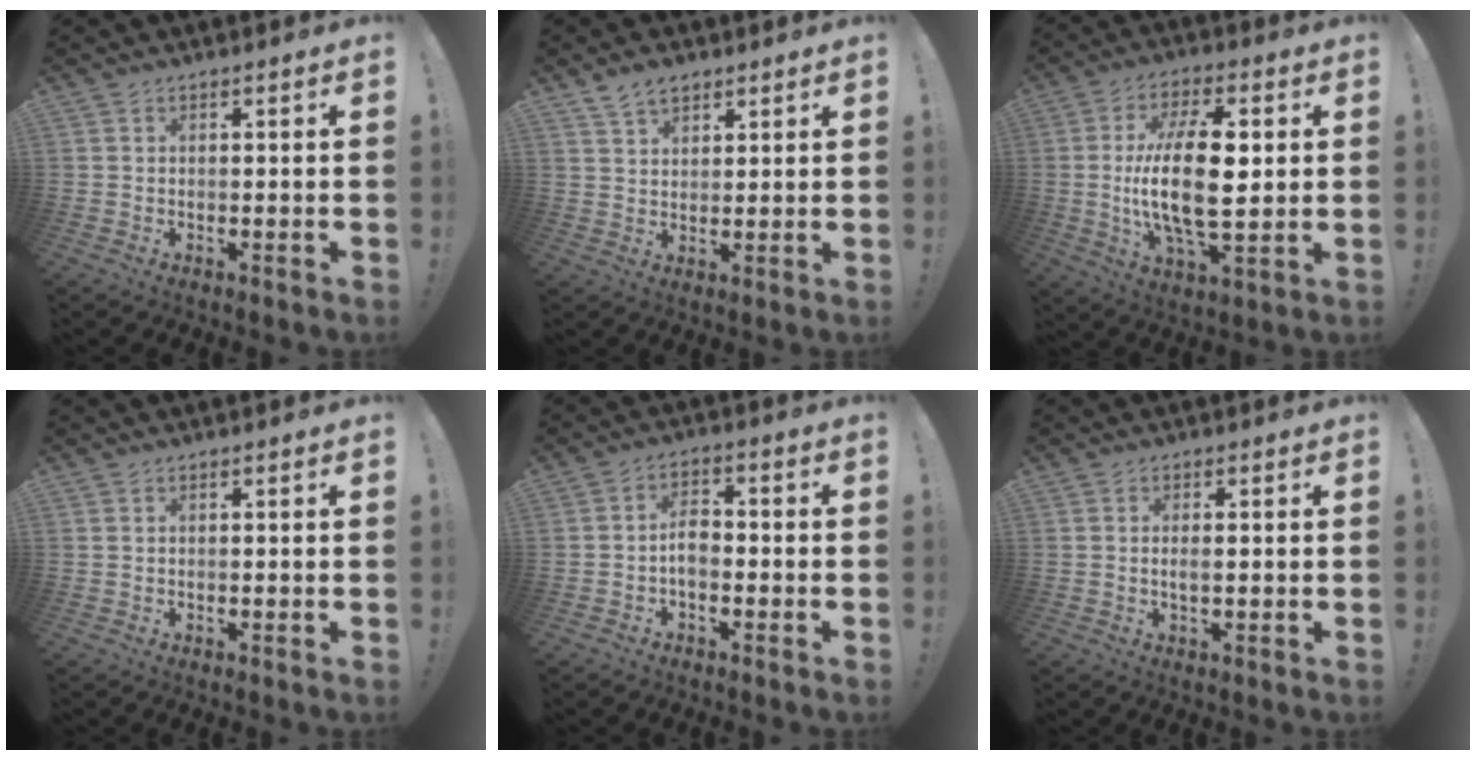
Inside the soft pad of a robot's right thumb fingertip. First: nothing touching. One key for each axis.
{"total": 5.7, "fx": 4.1, "fy": 3.4, "fz": 2.2, "tx": -0.034, "ty": -0.016, "tz": 0.076}
{"total": 19.4, "fx": 0.9, "fy": 7.7, "fz": 17.8, "tx": -0.343, "ty": -0.013, "tz": 0.003}
{"total": 0.0}
{"total": 4.9, "fx": -1.2, "fy": 2.9, "fz": 3.7, "tx": -0.074, "ty": -0.001, "tz": -0.026}
{"total": 2.3, "fx": -0.1, "fy": 0.5, "fz": 2.2, "tx": -0.032, "ty": -0.001, "tz": -0.004}